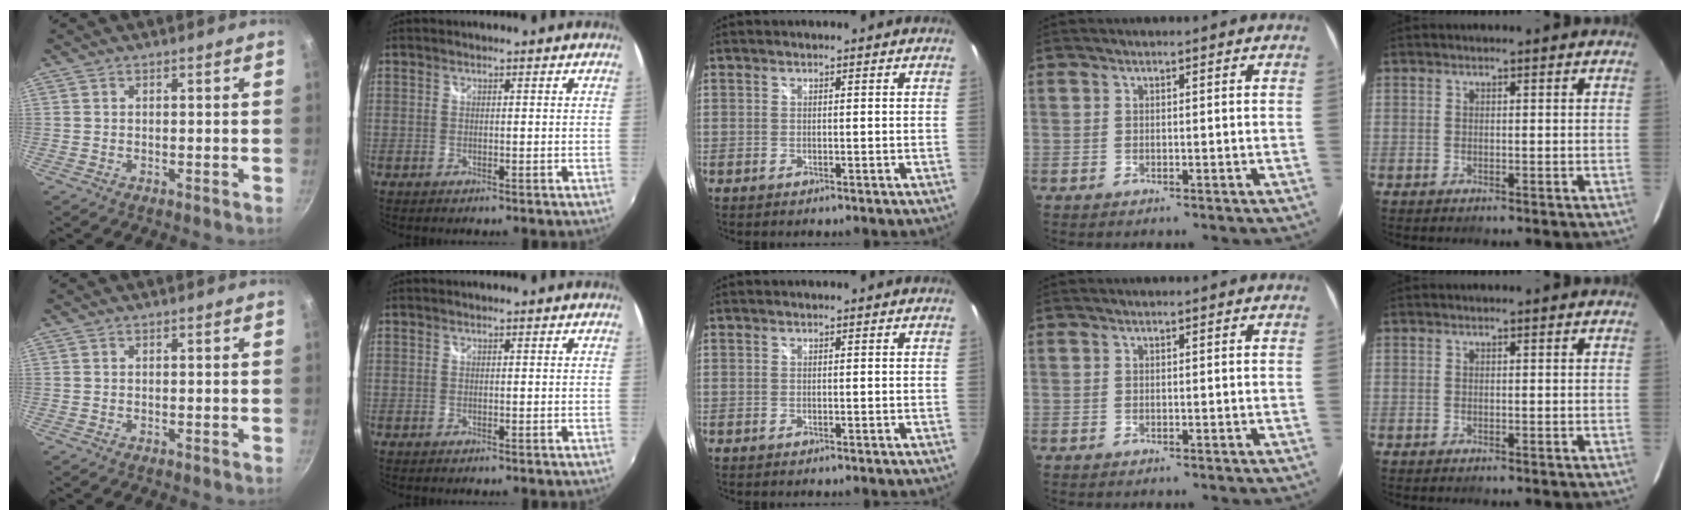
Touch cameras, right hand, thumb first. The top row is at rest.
{}